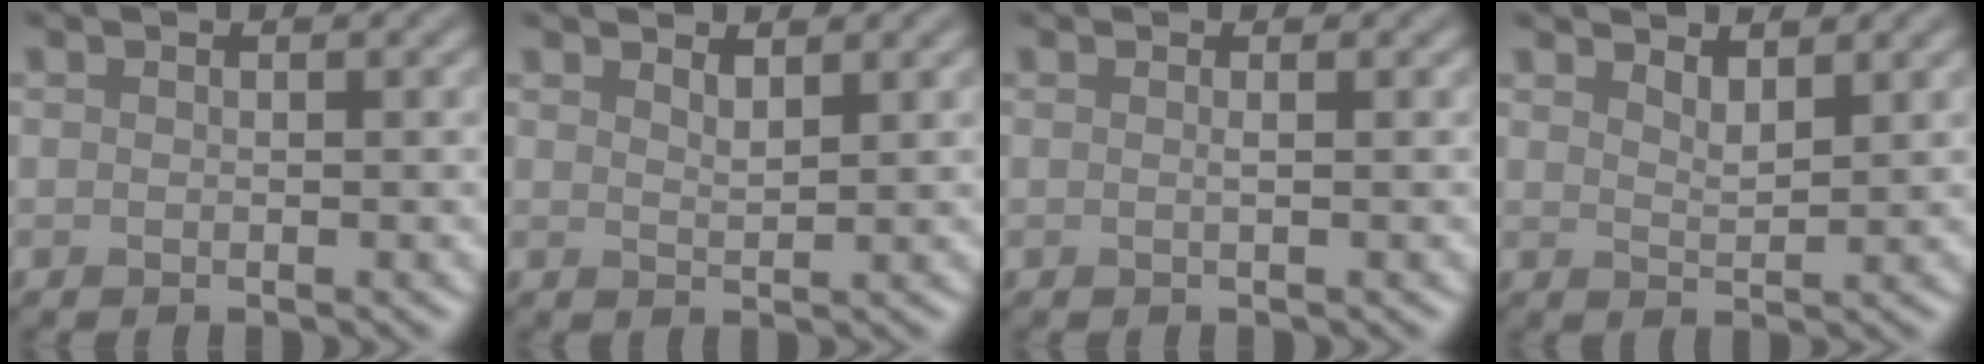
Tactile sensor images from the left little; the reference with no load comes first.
{"total": 1.3, "force": [1.2, 0.2, 0.6], "torque": [-0.012, -0.001, 0.021]}
{"total": 0.7, "force": [0.1, 0.2, 0.7], "torque": [-0.007, 0.001, -0.003]}
{"total": 1.8, "force": [1.6, 0.4, 0.8], "torque": [-0.015, -0.002, 0.030]}